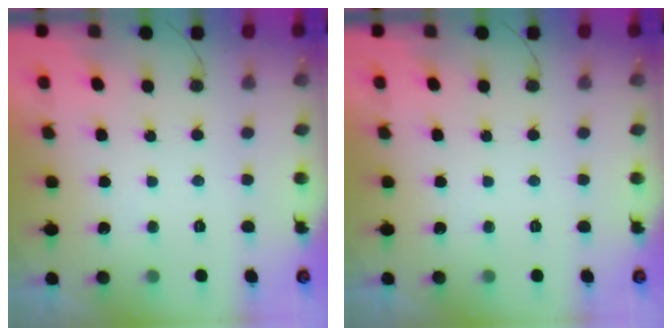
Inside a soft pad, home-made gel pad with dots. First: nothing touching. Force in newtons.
{"total": 0.0}